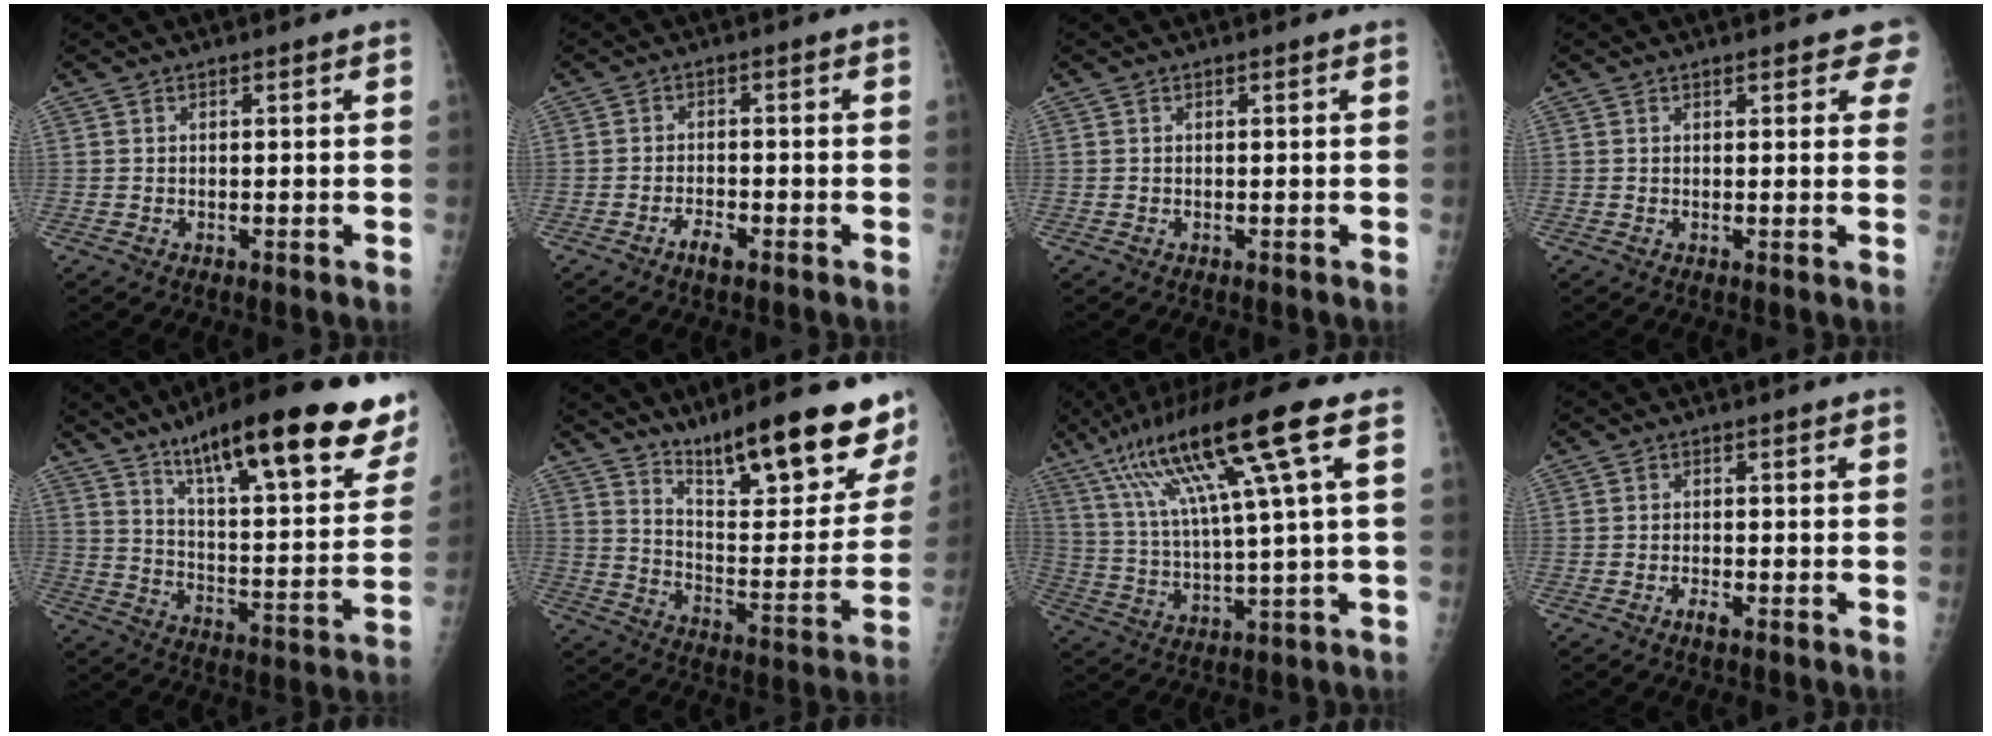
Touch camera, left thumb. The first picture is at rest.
{"total": 2.7, "force": [-1.8, 1.0, 1.6], "torque": [-0.032, 0.010, -0.034]}
{"total": 0.0}
{"total": 3.8, "force": [2.9, 1.5, 1.9], "torque": [0.010, -0.006, 0.026]}
{"total": 26.8, "force": [17.5, 6.0, 19.3], "torque": [-0.250, -0.052, 0.261]}
{"total": 21.7, "force": [16.3, 4.8, 13.5], "torque": [-0.159, -0.101, 0.251]}
{"total": 18.0, "force": [8.0, 1.0, 16.1], "torque": [-0.302, 0.004, 0.140]}
{"total": 1.6, "force": [-1.1, 0.5, 1.0], "torque": [-0.023, 0.004, -0.022]}